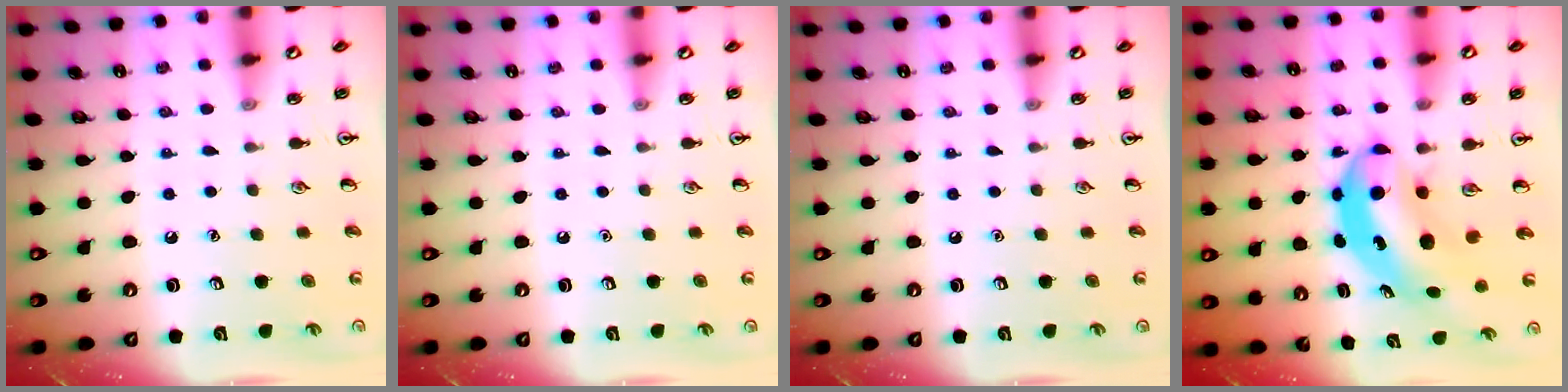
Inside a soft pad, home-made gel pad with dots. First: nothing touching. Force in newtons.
{"total": 0.0}
{"total": 0.0}
{"total": 7.2, "press": 7.0, "slide": 1.9}